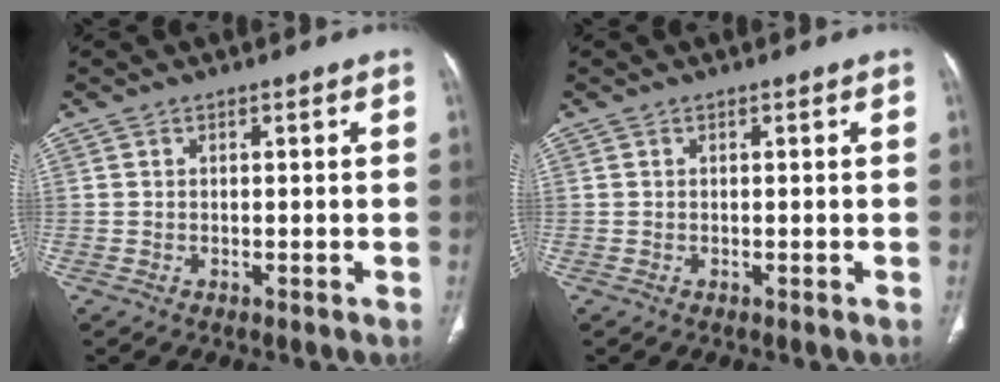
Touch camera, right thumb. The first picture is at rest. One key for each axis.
{"total": 0.0}